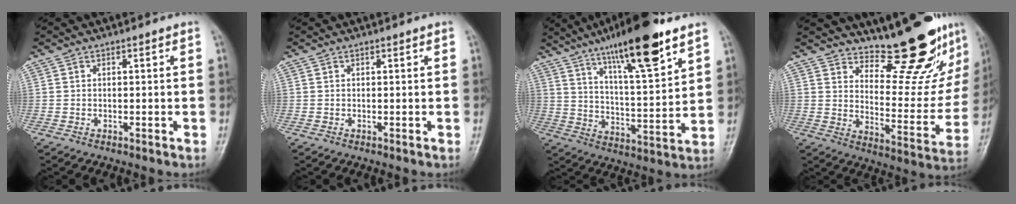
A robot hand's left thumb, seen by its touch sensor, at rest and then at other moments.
{"total": 0.0}
{"total": 18.5, "force": [11.9, 3.5, 13.7], "torque": [-0.205, -0.054, 0.200]}
{"total": 19.0, "force": [15.5, 6.0, 9.3], "torque": [-0.080, -0.128, 0.212]}